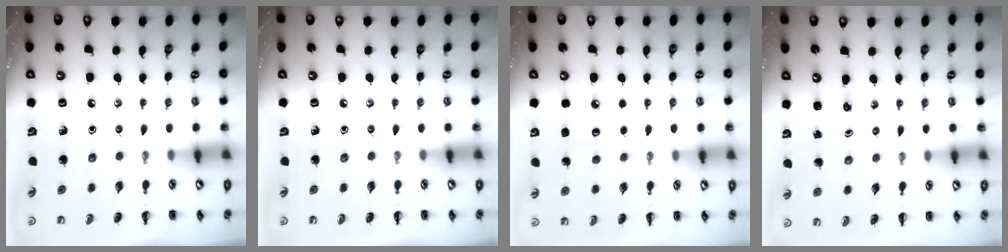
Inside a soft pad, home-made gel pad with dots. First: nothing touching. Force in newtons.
{"total": 0.0}
{"total": 6.1, "press": 5.8, "slide": 1.7}
{"total": 1.2, "press": 1.2, "slide": 0.2}